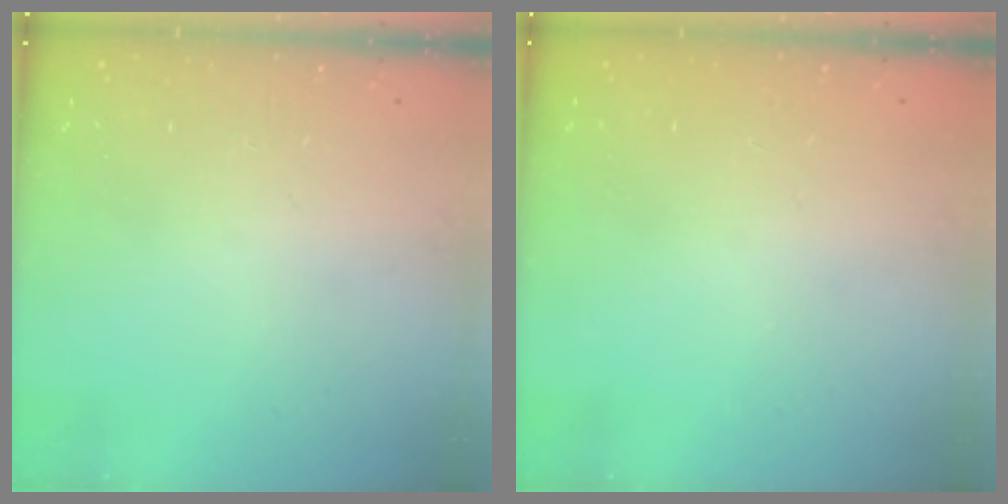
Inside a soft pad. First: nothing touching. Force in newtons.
{"total": 0.0}